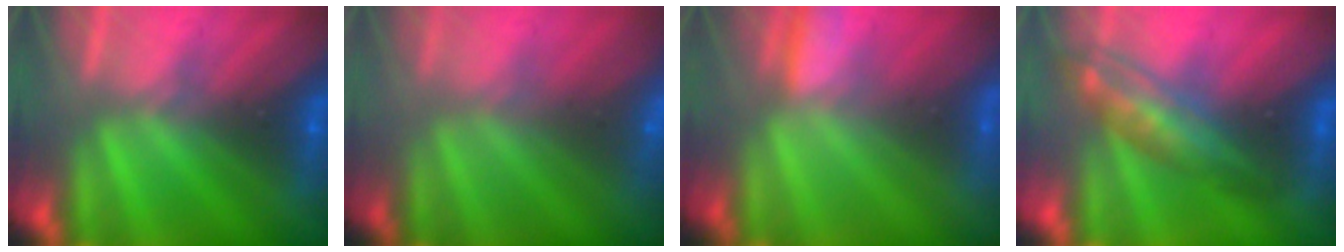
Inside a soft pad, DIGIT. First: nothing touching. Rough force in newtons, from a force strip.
{"total": 2.9}
{"total": 2.9}
{"total": 2.9}